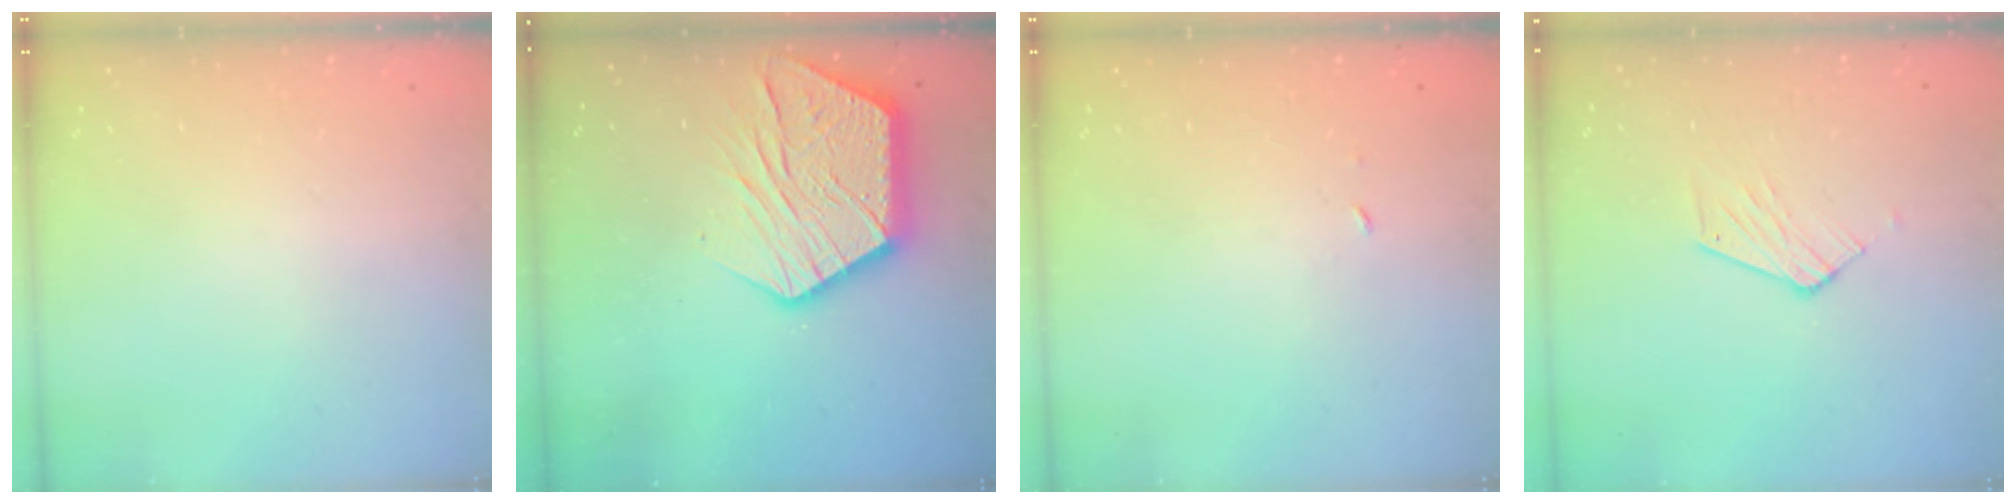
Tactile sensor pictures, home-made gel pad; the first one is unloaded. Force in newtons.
{"total": 19.2, "press": 19.1, "slide": 1.5}
{"total": 1.9, "press": 1.9, "slide": 0.1}
{"total": 7.0, "press": 7.0, "slide": 0.4}